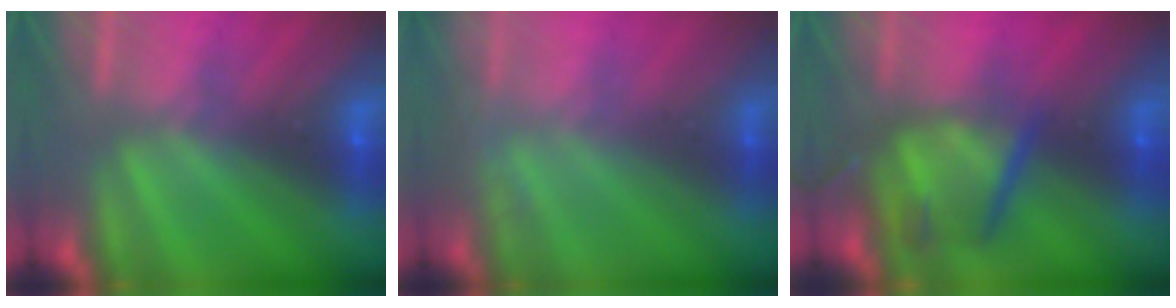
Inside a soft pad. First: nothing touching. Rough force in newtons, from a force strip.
{"total": 2.7}
{"total": 5.5}